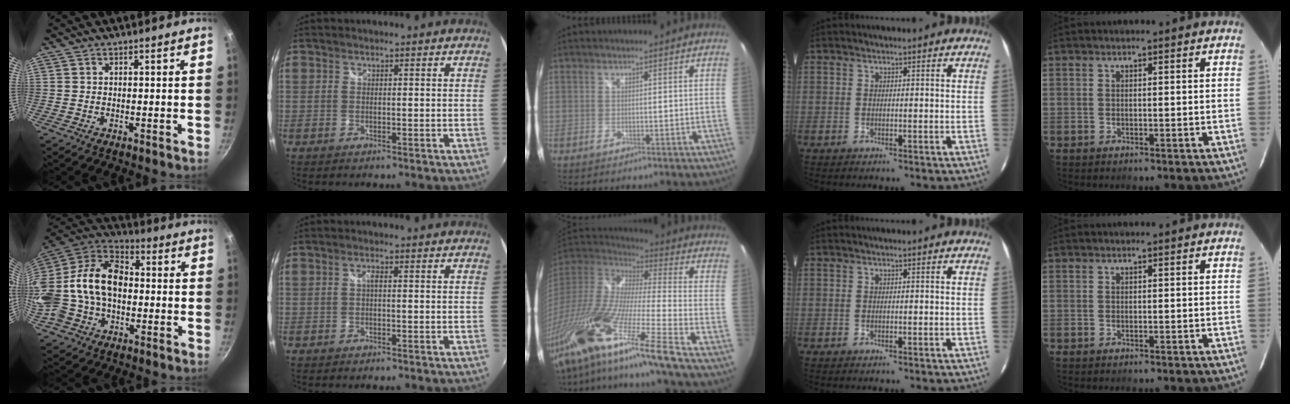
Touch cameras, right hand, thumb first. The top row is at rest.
{"thumb": {"total": 21.6, "force": [-1.7, 15.5, 14.9], "torque": [-0.285, 0.056, -0.035]}, "index": {"total": 0.9, "force": [-0.1, 0.2, 0.9], "torque": [-0.017, 0.004, -0.003]}, "middle": {"total": 28.6, "force": [-20.3, -0.8, 20.1], "torque": [-0.331, -0.086, -0.373]}}